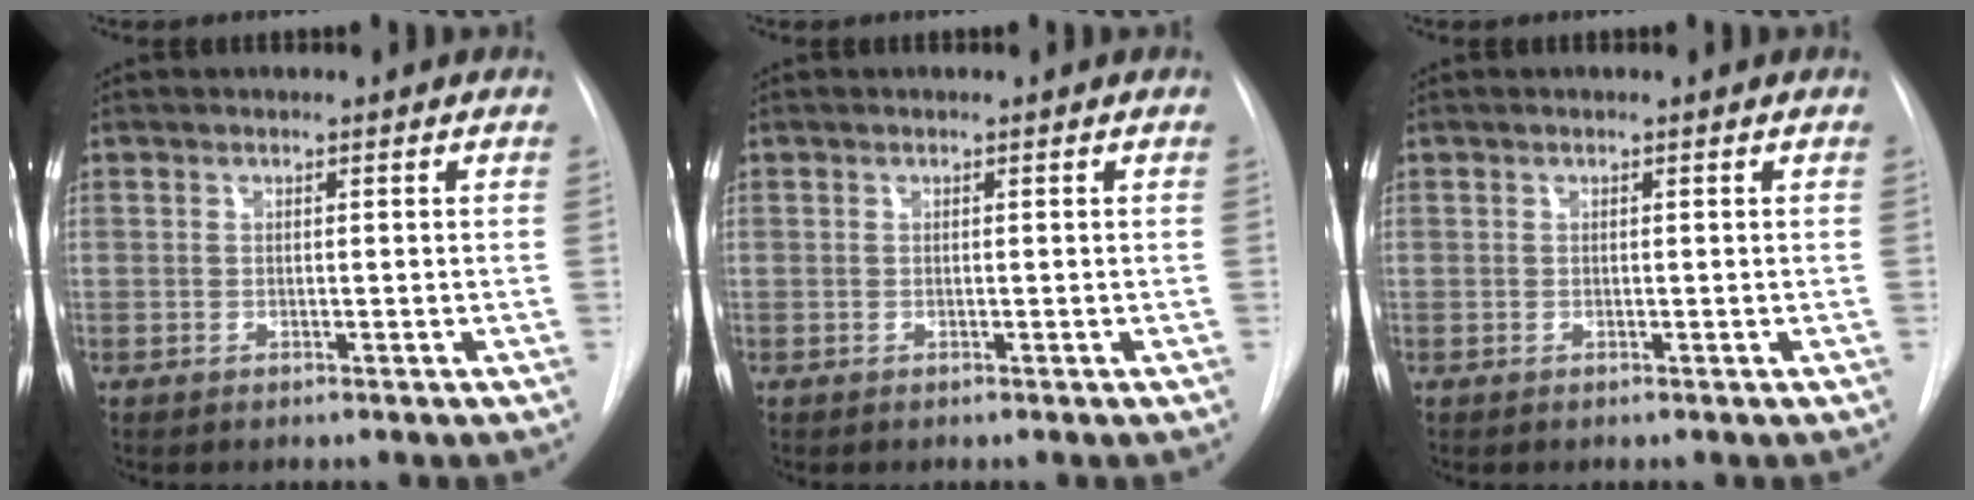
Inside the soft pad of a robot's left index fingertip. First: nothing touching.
{"total": 0.0}
{"total": 0.0}